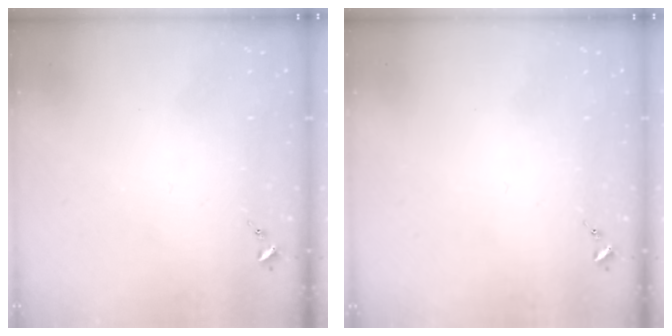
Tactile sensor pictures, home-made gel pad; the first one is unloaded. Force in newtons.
{"total": 0.0}